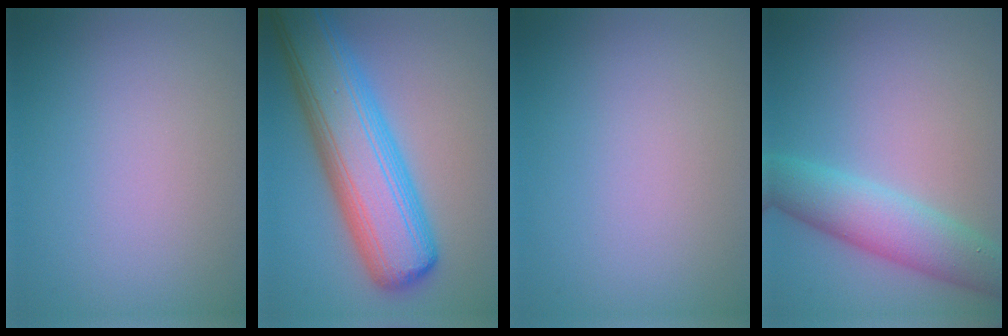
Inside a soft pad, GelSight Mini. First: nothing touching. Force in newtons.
{"total": 10.5, "press": 10.5, "slide": 0.2}
{"total": 0.0}
{"total": 5.3, "press": 5.3, "slide": 0.2}